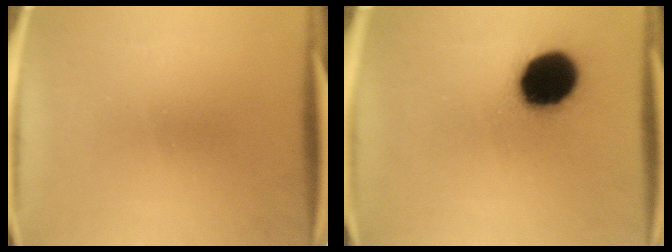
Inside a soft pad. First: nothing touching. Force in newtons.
{"total": 17.3}